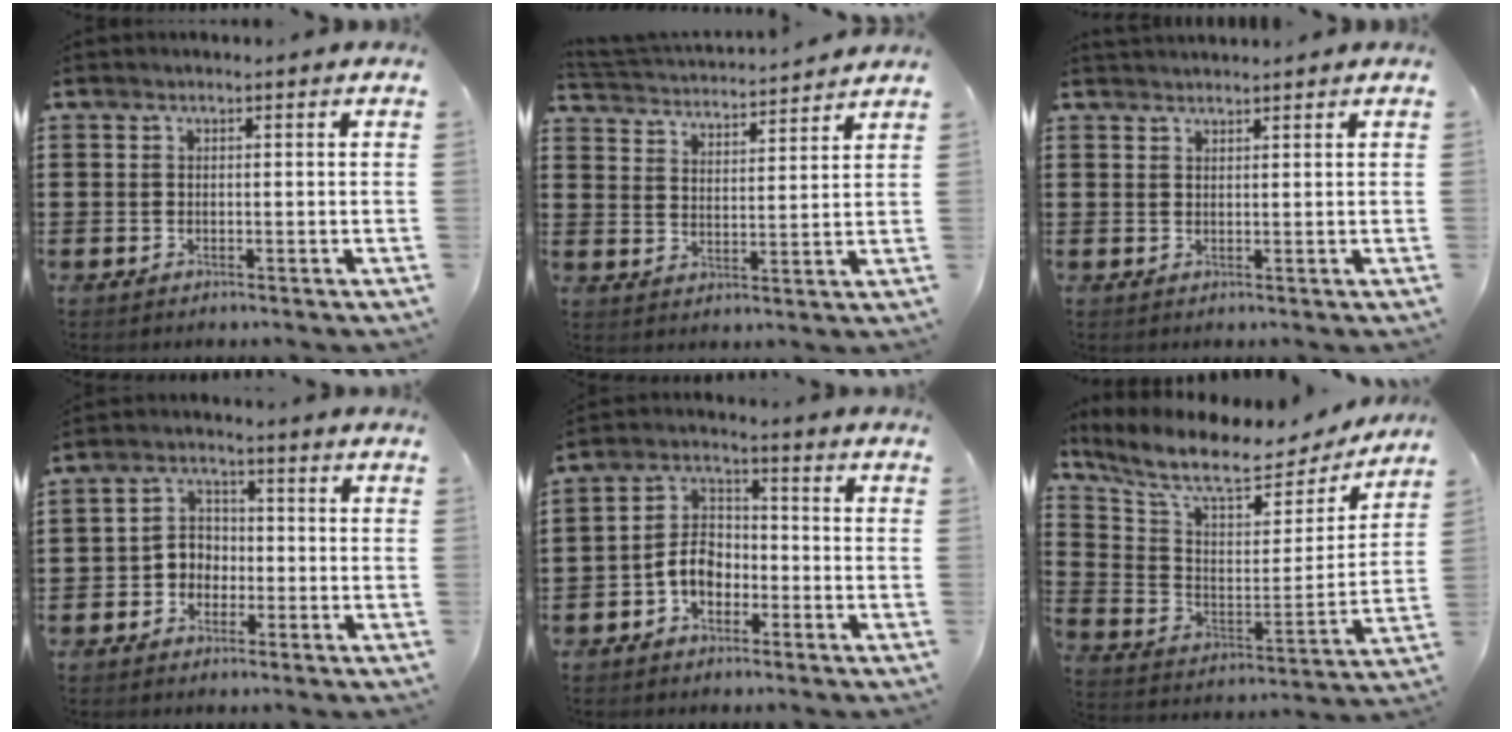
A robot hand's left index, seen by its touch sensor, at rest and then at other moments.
{"total": 3.3, "force": [3.3, -0.1, -0.1], "torque": [-0.020, -0.028, 0.053]}
{"total": 1.3, "force": [1.3, 0.0, 0.1], "torque": [-0.003, 0.000, 0.026]}
{"total": 3.8, "force": [-1.9, 3.1, 1.3], "torque": [-0.035, 0.010, -0.043]}
{"total": 5.7, "force": [-2.6, 3.8, 3.3], "torque": [-0.083, 0.009, -0.056]}
{"total": 9.8, "force": [7.7, 2.7, 5.5], "torque": [-0.140, -0.043, 0.130]}